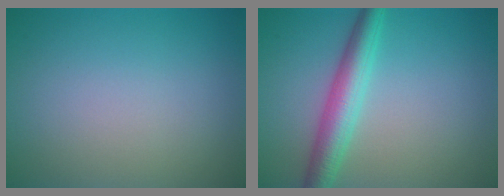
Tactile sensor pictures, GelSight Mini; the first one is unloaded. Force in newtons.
{"total": 4.3, "press": 4.3, "slide": 0.1}